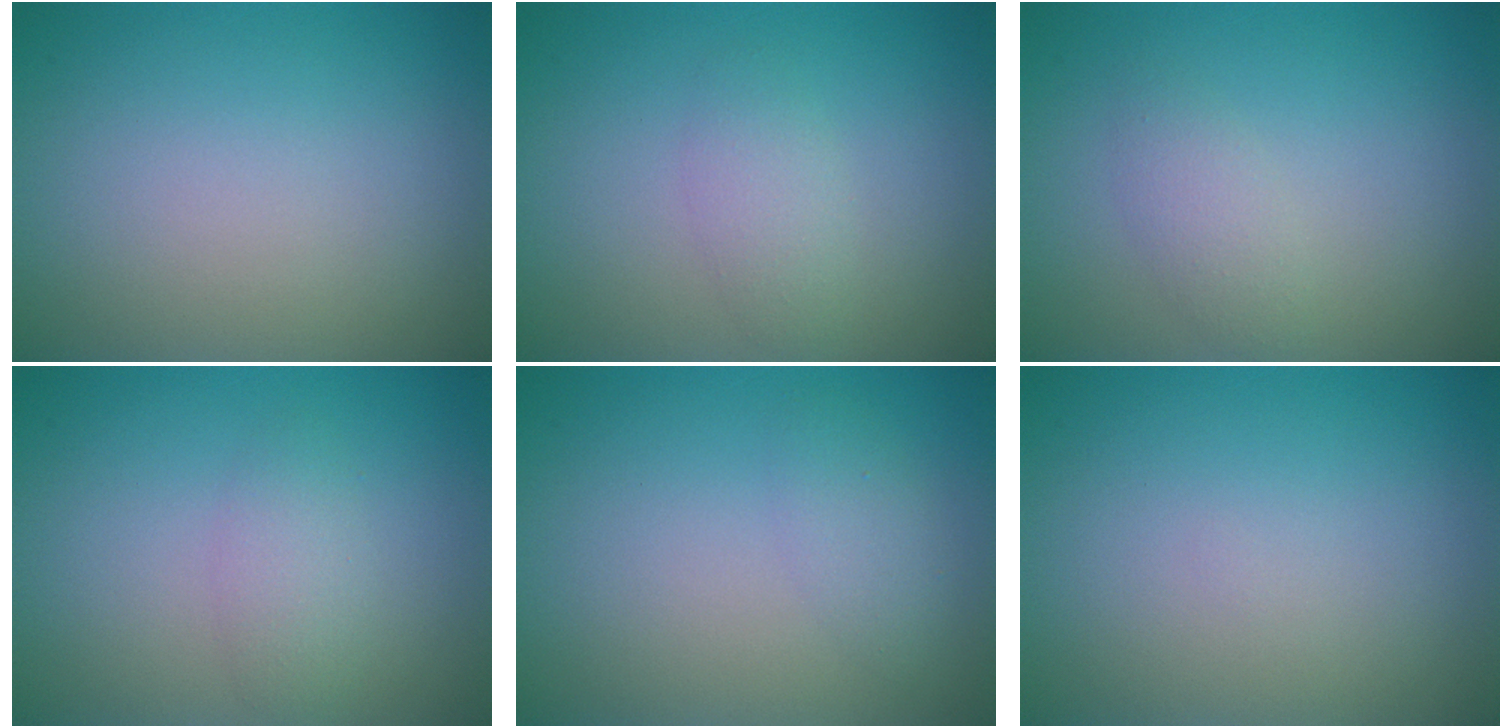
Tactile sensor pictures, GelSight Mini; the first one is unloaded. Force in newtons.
{"total": 1.8, "press": 1.8, "slide": 0.1}
{"total": 1.7, "press": 1.7, "slide": 0.1}
{"total": 1.9, "press": 1.9, "slide": 0.1}
{"total": 1.5, "press": 1.5, "slide": 0.1}
{"total": 0.0}